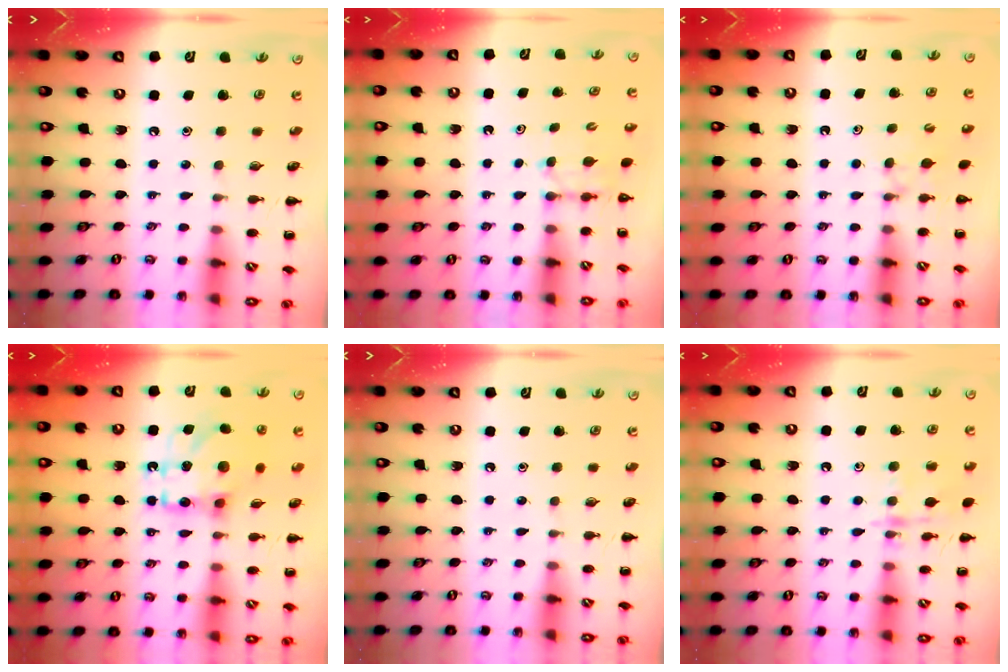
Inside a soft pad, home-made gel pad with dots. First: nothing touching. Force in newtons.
{"total": 2.8, "press": 2.6, "slide": 1.1}
{"total": 4.5, "press": 4.3, "slide": 1.4}
{"total": 13.3, "press": 13.2, "slide": 1.4}
{"total": 0.0}
{"total": 11.7, "press": 11.7, "slide": 0.8}